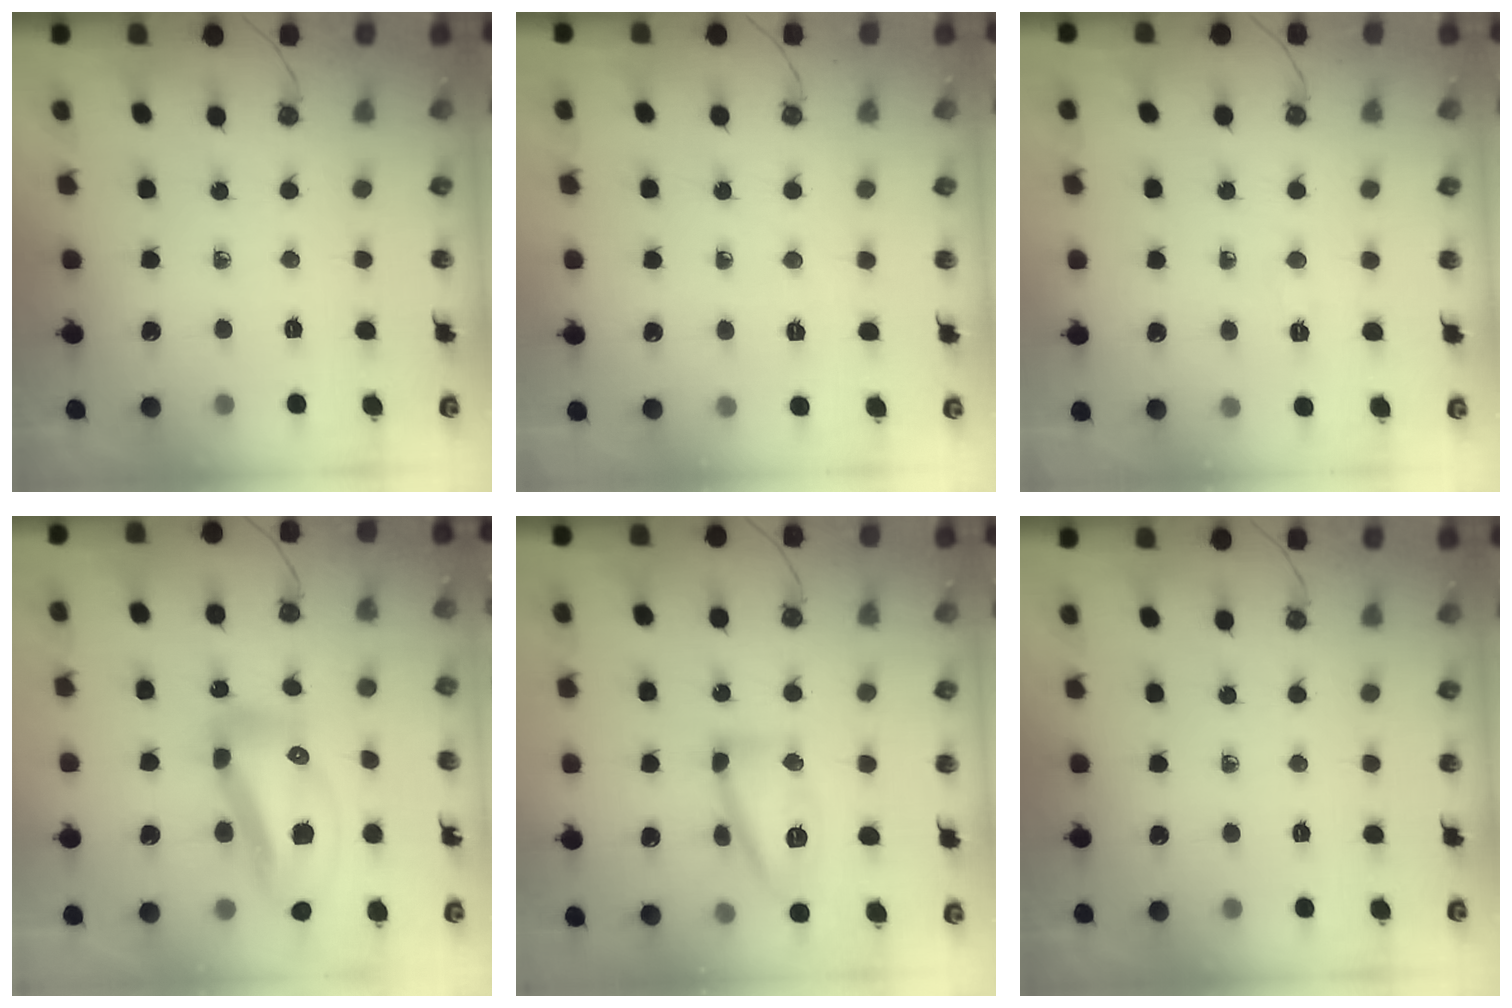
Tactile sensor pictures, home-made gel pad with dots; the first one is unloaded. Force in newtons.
{"total": 14.0, "press": 3.7, "slide": 13.5}
{"total": 3.9, "press": 3.9, "slide": 0.5}
{"total": 19.0, "press": 18.8, "slide": 2.4}
{"total": 15.2, "press": 15.1, "slide": 1.2}
{"total": 0.0}